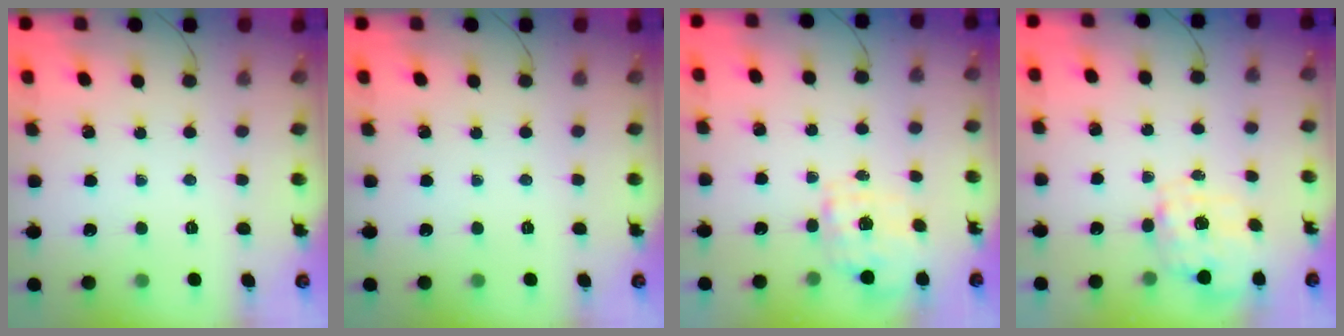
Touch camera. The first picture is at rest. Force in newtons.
{"total": 0.0}
{"total": 1.7, "press": 1.6, "slide": 0.5}
{"total": 2.8, "press": 2.7, "slide": 0.9}